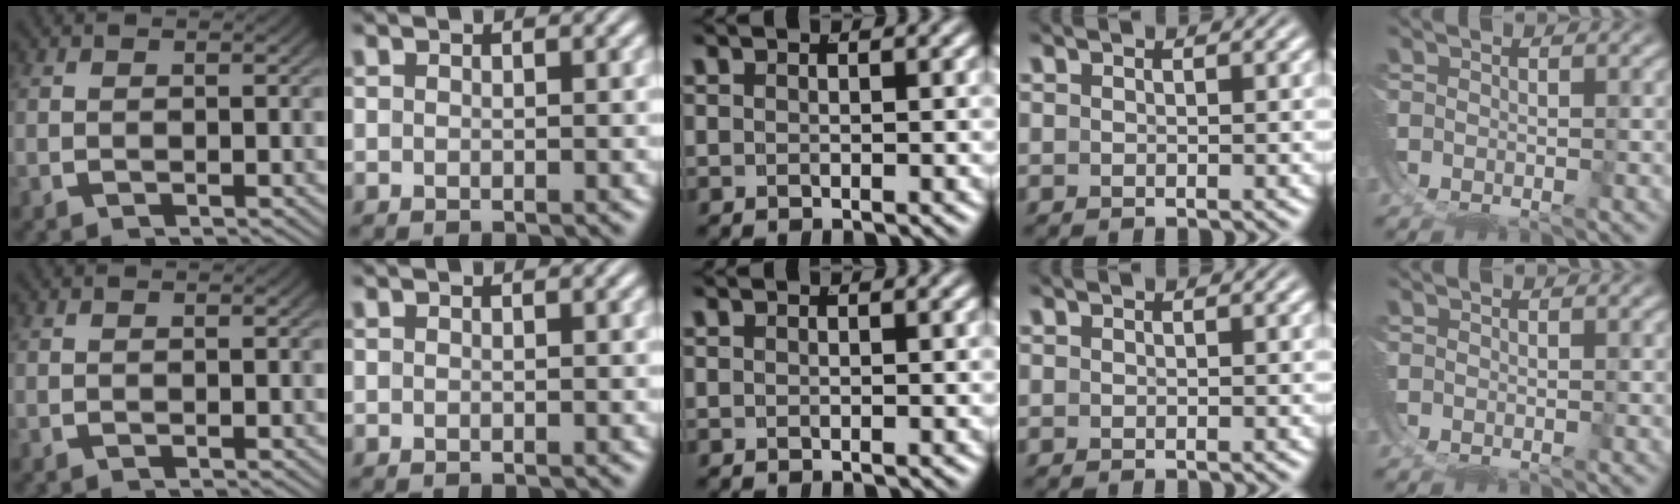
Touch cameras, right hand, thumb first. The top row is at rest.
{}